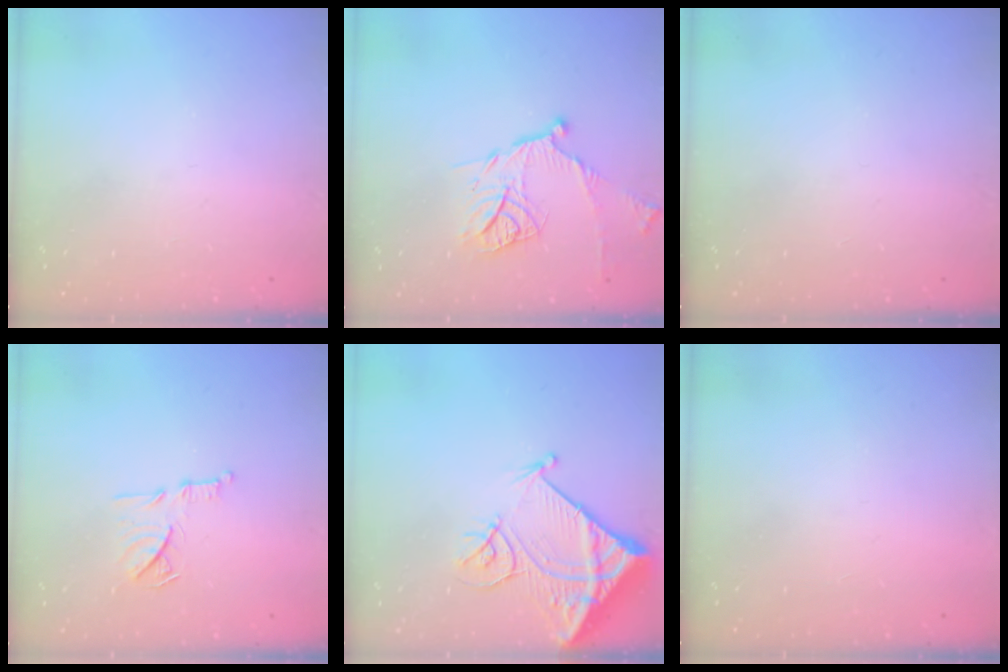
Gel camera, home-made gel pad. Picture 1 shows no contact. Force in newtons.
{"total": 12.4, "press": 12.4, "slide": 1.0}
{"total": 0.0}
{"total": 11.8, "press": 11.8, "slide": 0.7}
{"total": 16.0, "press": 15.9, "slide": 1.8}
{"total": 1.5, "press": 1.5, "slide": 0.1}